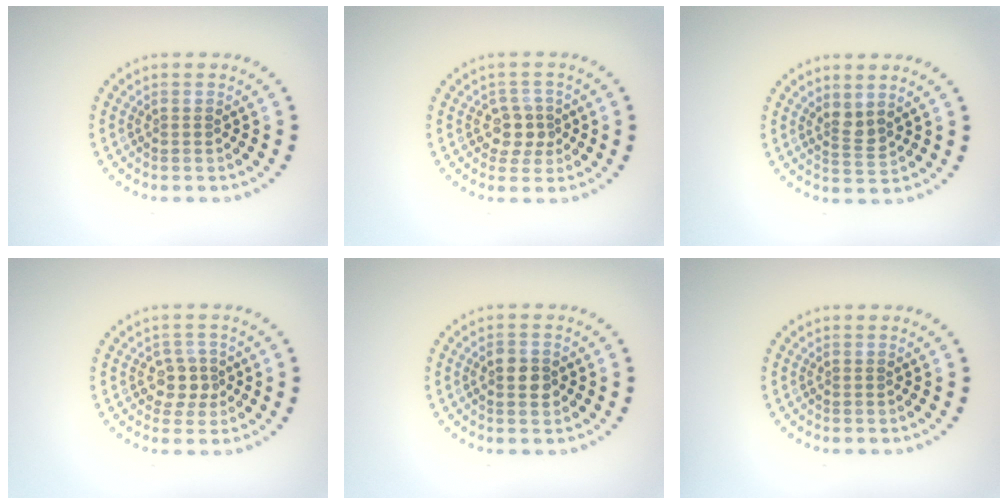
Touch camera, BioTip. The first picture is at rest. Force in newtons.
{"total": 2.5, "press": 2.2, "slide": 1.1}
{"total": 1.7, "press": 1.4, "slide": 1.1}
{"total": 2.4, "press": 2.2, "slide": 1.0}
{"total": 2.5, "press": 2.5, "slide": 0.1}
{"total": 0.0}